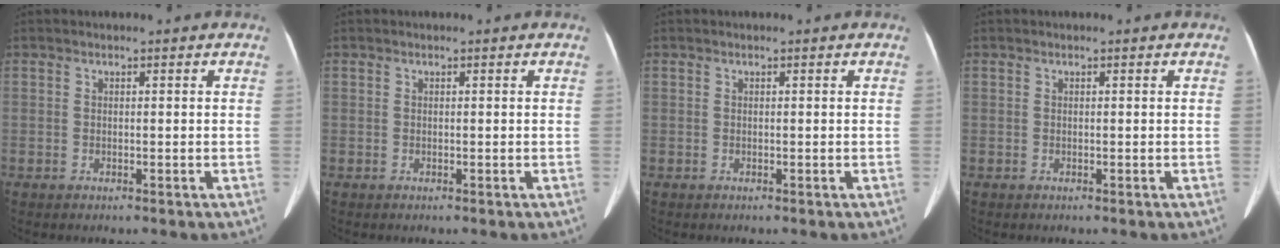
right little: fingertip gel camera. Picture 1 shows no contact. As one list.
[{"total": 0.0}, {"total": 0.0}, {"total": 0.0}]